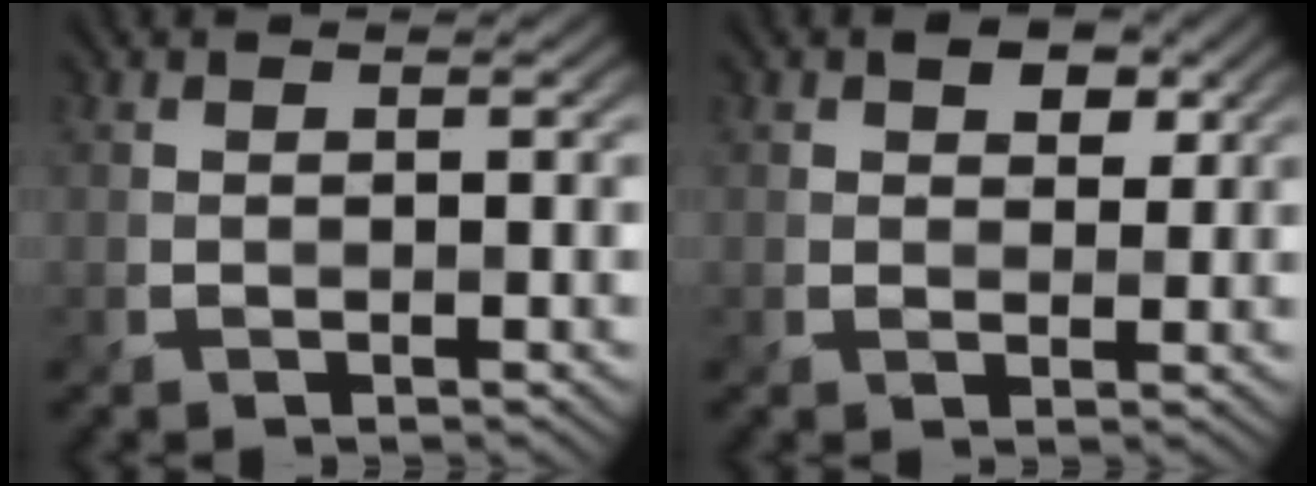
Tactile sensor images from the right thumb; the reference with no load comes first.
{"total": 3.2, "force": [1.6, 2.1, 1.7], "torque": [-0.029, 0.000, 0.020]}